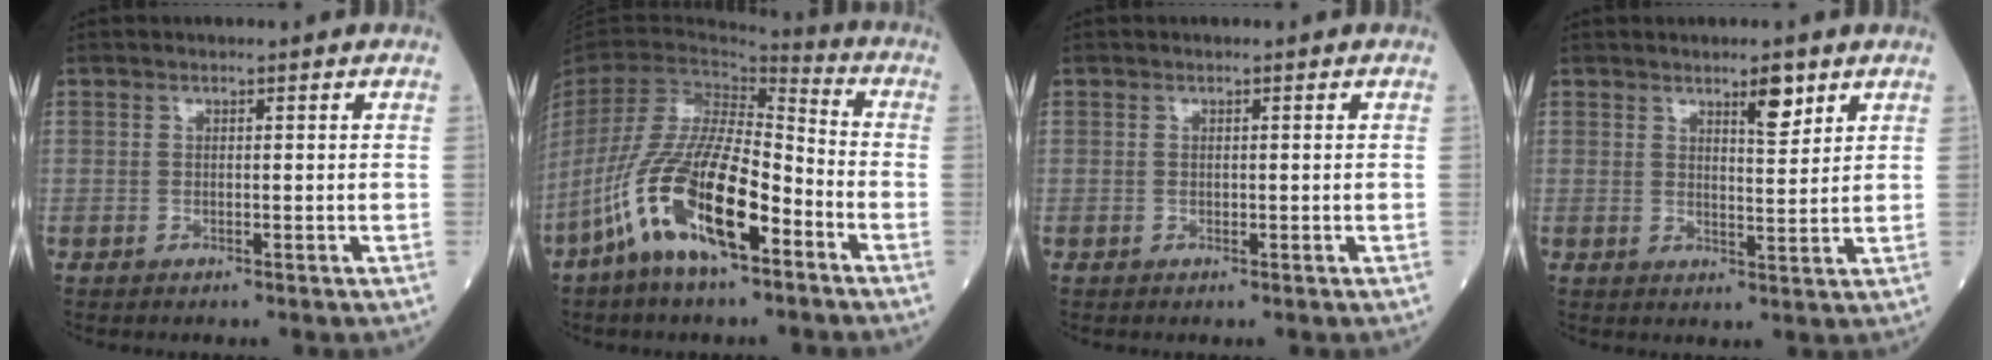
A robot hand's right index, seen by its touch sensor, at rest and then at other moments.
{"total": 16.9, "force": [-8.5, 4.1, 14.0], "torque": [-0.285, -0.011, -0.156]}
{"total": 0.0}
{"total": 4.1, "force": [2.7, 0.8, 3.0], "torque": [-0.046, -0.003, 0.042]}